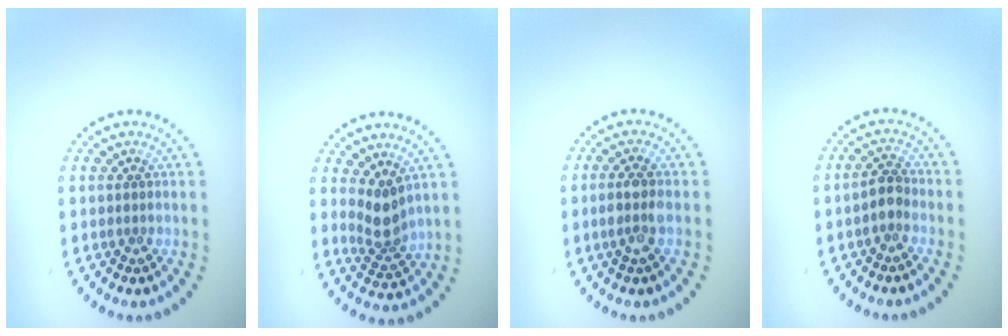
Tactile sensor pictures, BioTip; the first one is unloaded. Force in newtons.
{"total": 2.8, "press": 2.1, "slide": 1.9}
{"total": 2.2, "press": 2.0, "slide": 1.0}
{"total": 1.6, "press": 1.4, "slide": 0.7}